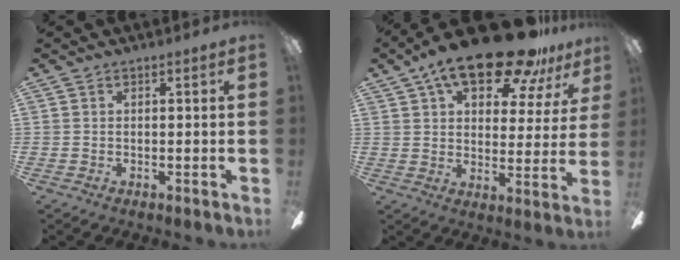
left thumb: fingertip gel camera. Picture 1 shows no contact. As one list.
[{"total": 19.3, "force": [14.1, 6.9, 11.3], "torque": [-0.178, -0.084, 0.237]}]